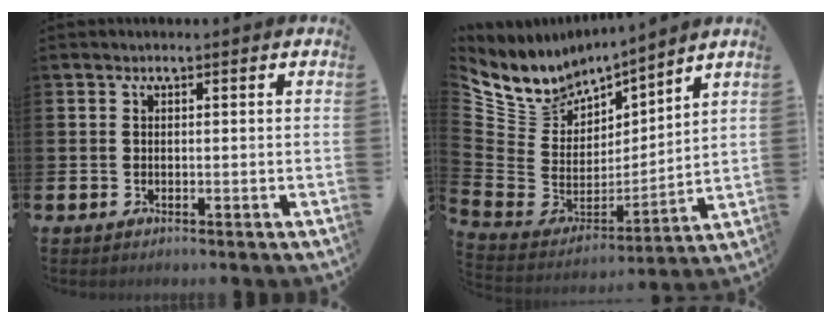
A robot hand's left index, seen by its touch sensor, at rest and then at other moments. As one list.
[{"total": 7.5, "force": [7.0, 2.4, -1.5], "torque": [-0.030, -0.076, 0.130]}]